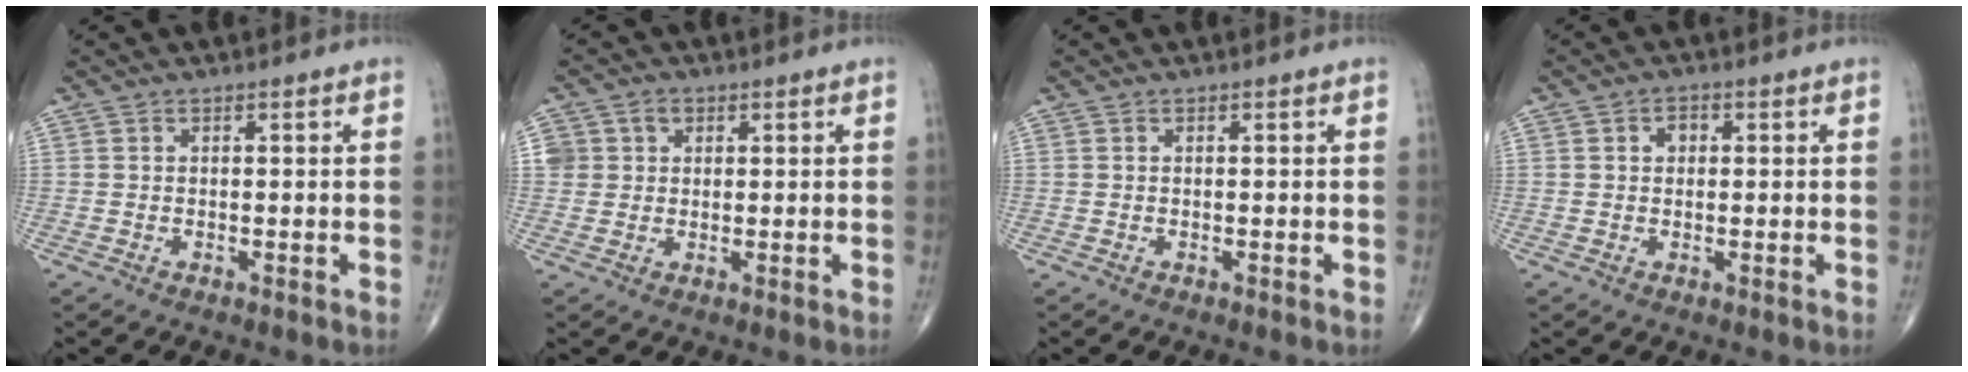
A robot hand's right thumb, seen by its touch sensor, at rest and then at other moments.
{"total": 4.4, "force": [1.4, 4.0, 1.2], "torque": [-0.004, 0.004, 0.025]}
{"total": 0.0}
{"total": 2.2, "force": [0.5, 1.7, 1.3], "torque": [-0.011, 0.004, 0.005]}